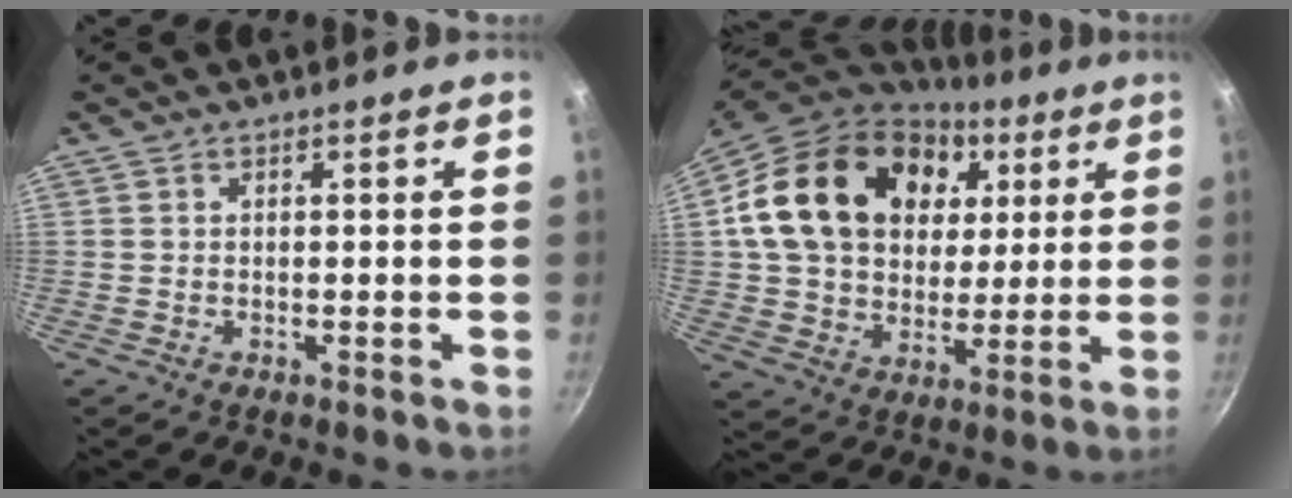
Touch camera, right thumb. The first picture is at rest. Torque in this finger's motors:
{"motor_torque": [0.41, 4.61, 0.94, -0.56, 0.54]}